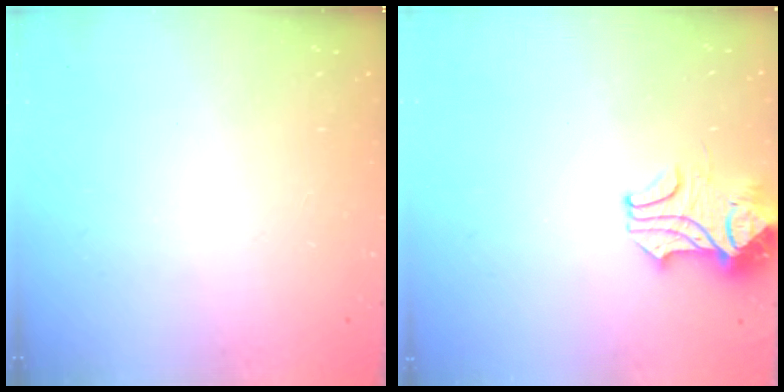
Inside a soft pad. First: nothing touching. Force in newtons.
{"total": 2.5, "press": 2.3, "slide": 1.0}